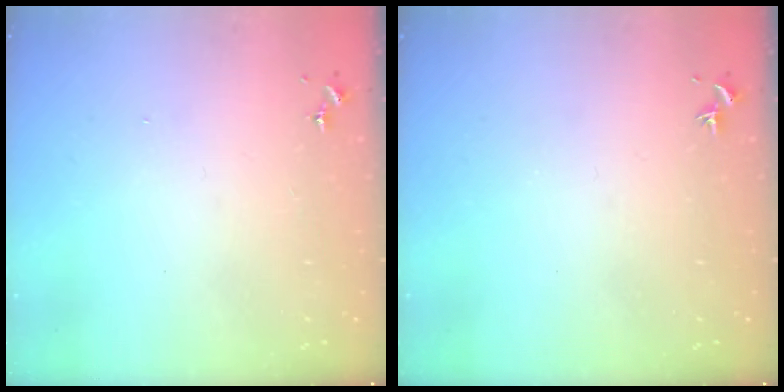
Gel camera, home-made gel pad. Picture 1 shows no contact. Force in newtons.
{"total": 0.0}